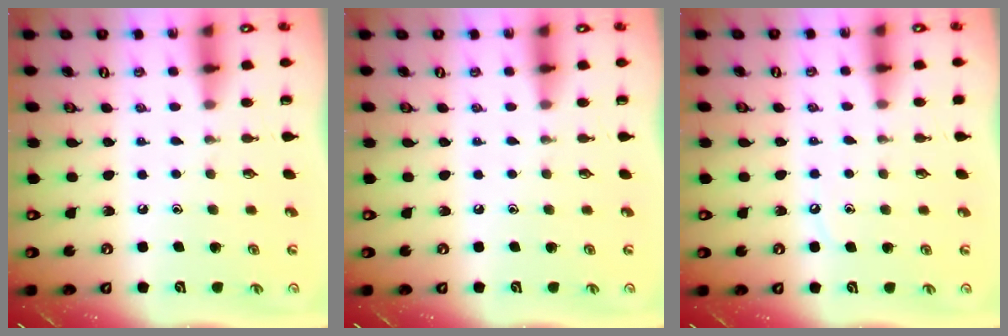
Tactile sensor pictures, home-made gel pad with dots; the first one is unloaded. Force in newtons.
{"total": 0.0}
{"total": 3.4, "press": 3.3, "slide": 0.5}